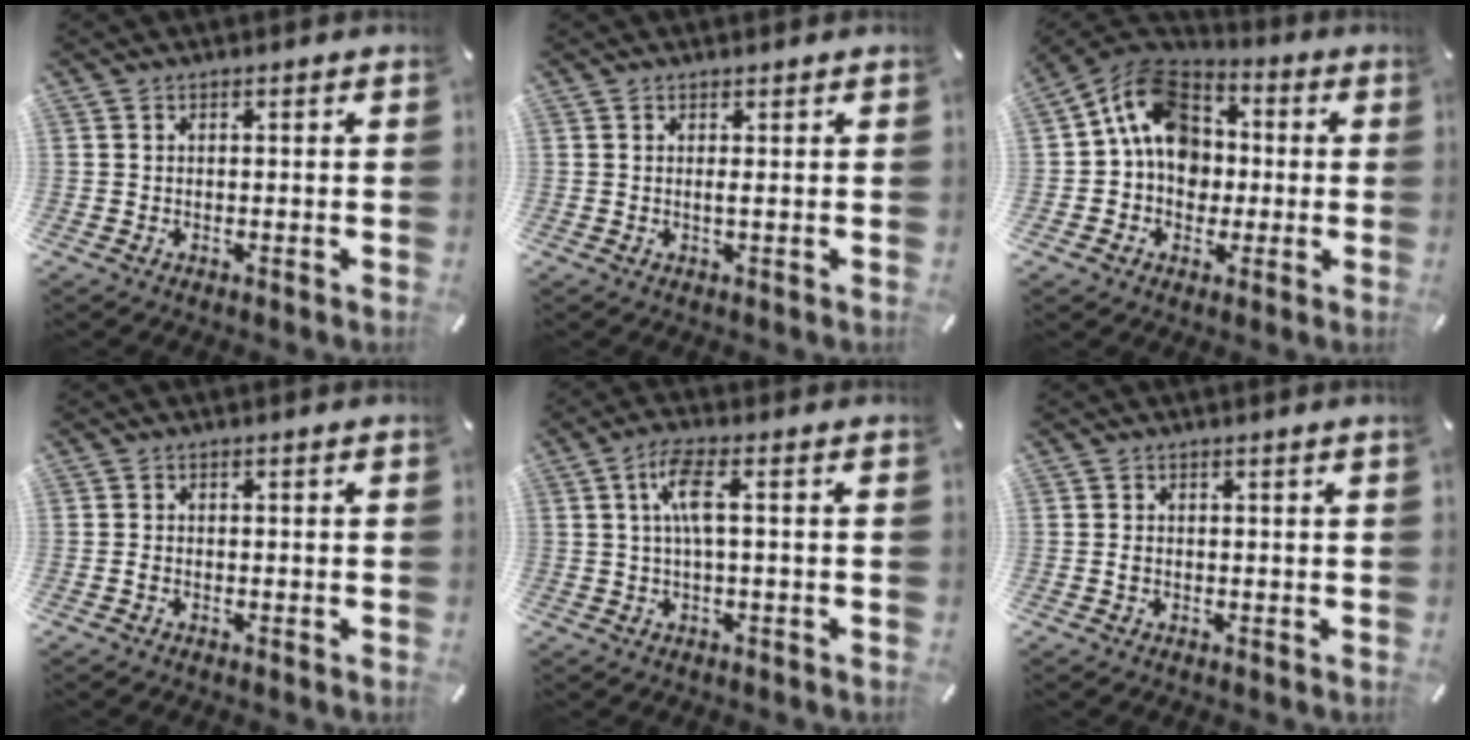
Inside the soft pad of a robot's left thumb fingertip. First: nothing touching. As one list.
[{"total": 1.2, "force": [0.2, 0.0, 1.2], "torque": [-0.024, -0.004, 0.004]}, {"total": 14.0, "force": [1.1, 11.9, 7.4], "torque": [-0.129, 0.014, 0.021]}, {"total": 0.8, "force": [-0.4, 0.4, 0.5], "torque": [-0.010, -0.001, -0.008]}, {"total": 6.5, "force": [0.9, 1.5, 6.2], "torque": [-0.129, 0.003, 0.011]}, {"total": 0.7, "force": [0.0, 0.1, 0.7], "torque": [-0.014, -0.001, 0.000]}]